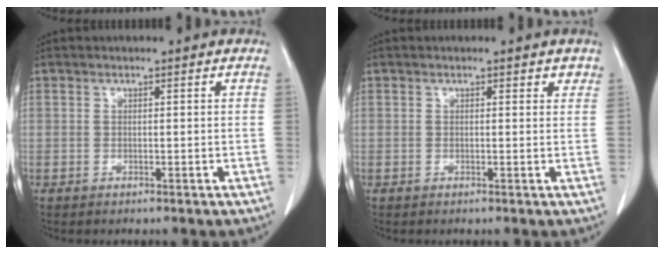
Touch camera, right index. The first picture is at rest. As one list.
[{"total": 1.1, "force": [0.8, 0.7, 0.4], "torque": [0.001, -0.002, 0.004]}]